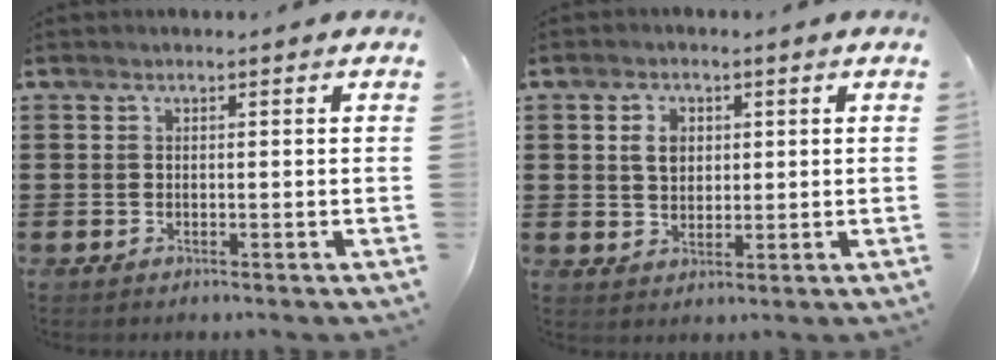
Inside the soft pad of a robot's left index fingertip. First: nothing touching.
{"total": 3.5, "force": [1.0, 2.6, 2.2], "torque": [-0.044, 0.007, 0.014]}